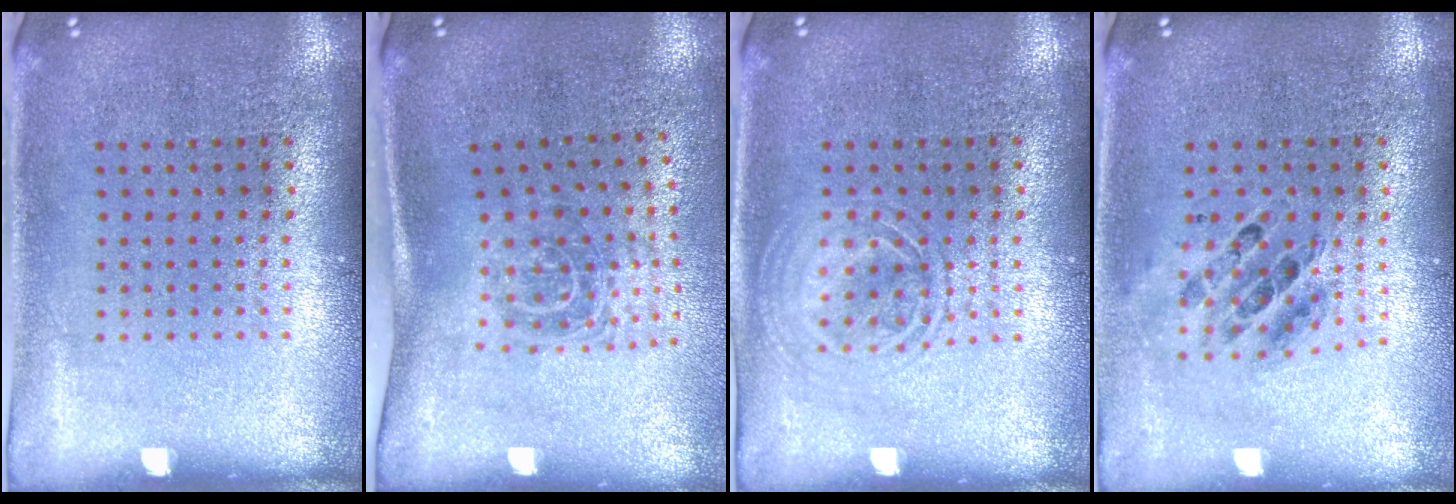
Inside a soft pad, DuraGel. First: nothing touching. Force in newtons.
{"total": 1.8, "press": 1.2, "slide": 1.3}
{"total": 1.2, "press": 1.2, "slide": 0.2}
{"total": 0.7, "press": 0.7, "slide": 0.2}